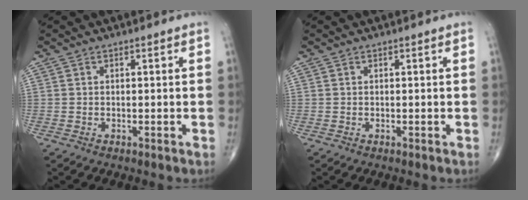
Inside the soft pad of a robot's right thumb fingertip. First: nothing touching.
{"total": 0.0}